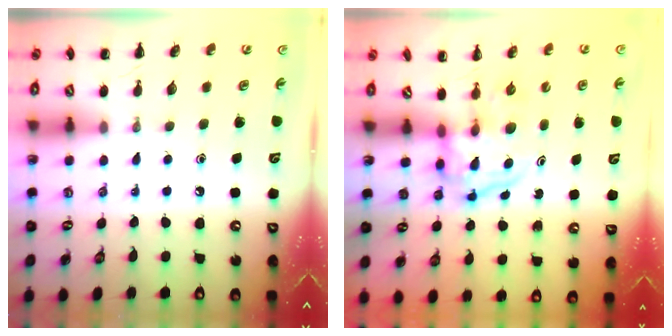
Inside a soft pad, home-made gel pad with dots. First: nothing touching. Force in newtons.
{"total": 3.8, "press": 3.7, "slide": 0.5}